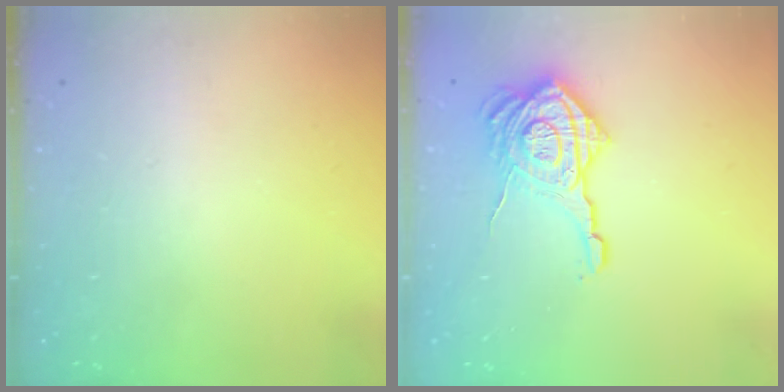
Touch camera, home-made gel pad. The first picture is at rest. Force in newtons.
{"total": 17.6, "press": 17.5, "slide": 1.1}